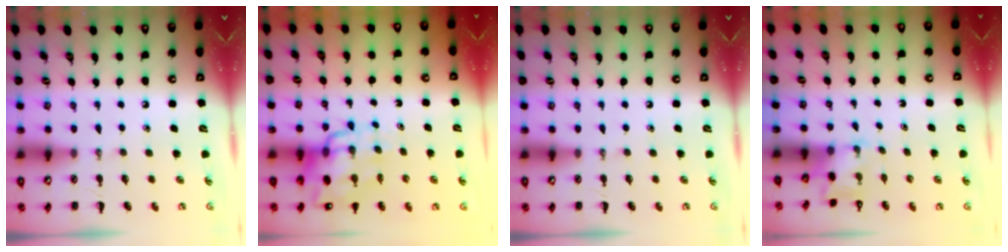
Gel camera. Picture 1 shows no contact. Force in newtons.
{"total": 13.5, "press": 12.9, "slide": 4.0}
{"total": 0.0}
{"total": 2.0, "press": 2.0, "slide": 0.5}